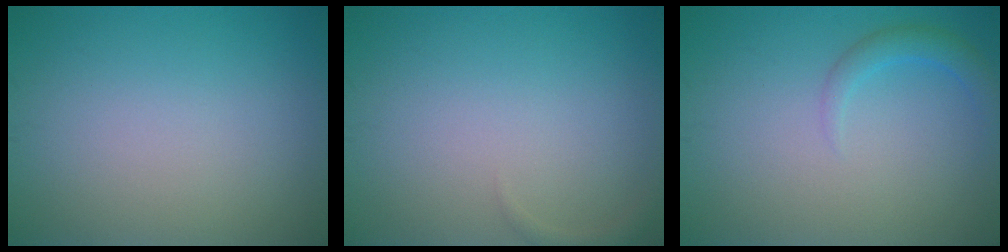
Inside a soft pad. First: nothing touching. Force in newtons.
{"total": 0.7, "press": 0.7, "slide": 0.1}
{"total": 1.8, "press": 1.8, "slide": 0.2}